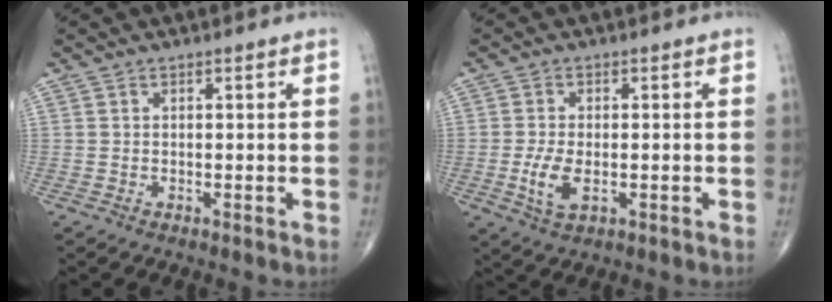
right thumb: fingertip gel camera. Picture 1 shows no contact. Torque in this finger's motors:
{"motor_torque": [0.11, 0.23, 0.43, -0.09, 0.17]}